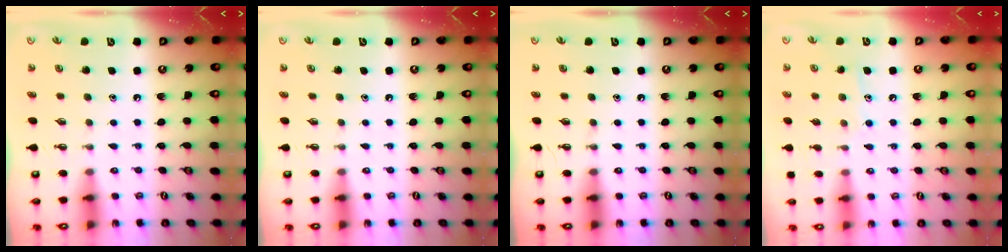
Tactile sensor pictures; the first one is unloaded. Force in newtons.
{"total": 0.0}
{"total": 0.0}
{"total": 7.0, "press": 7.0, "slide": 0.4}